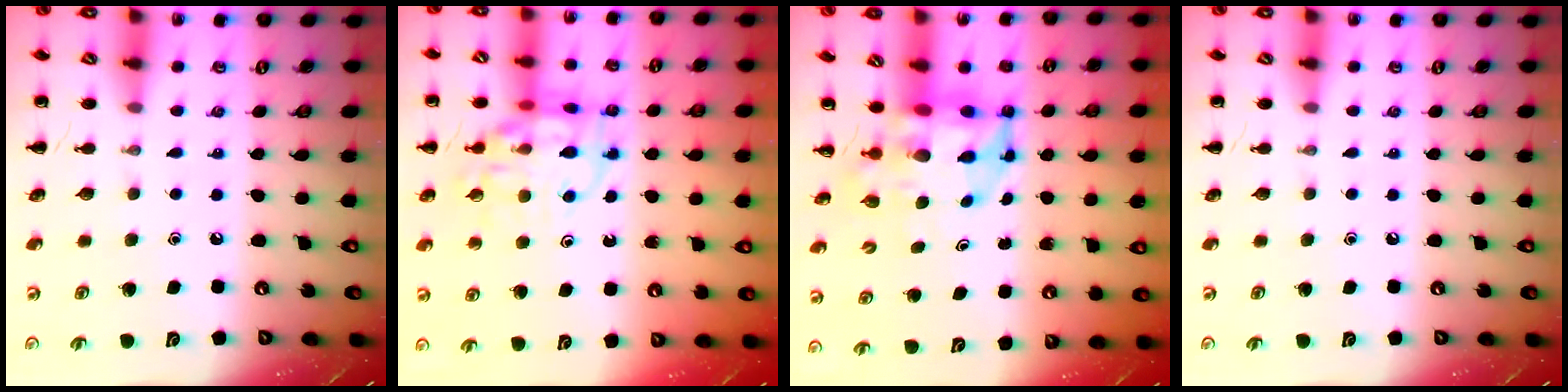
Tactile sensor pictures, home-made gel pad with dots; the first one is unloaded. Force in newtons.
{"total": 14.8, "press": 14.6, "slide": 2.4}
{"total": 6.3, "press": 6.0, "slide": 1.8}
{"total": 0.0}